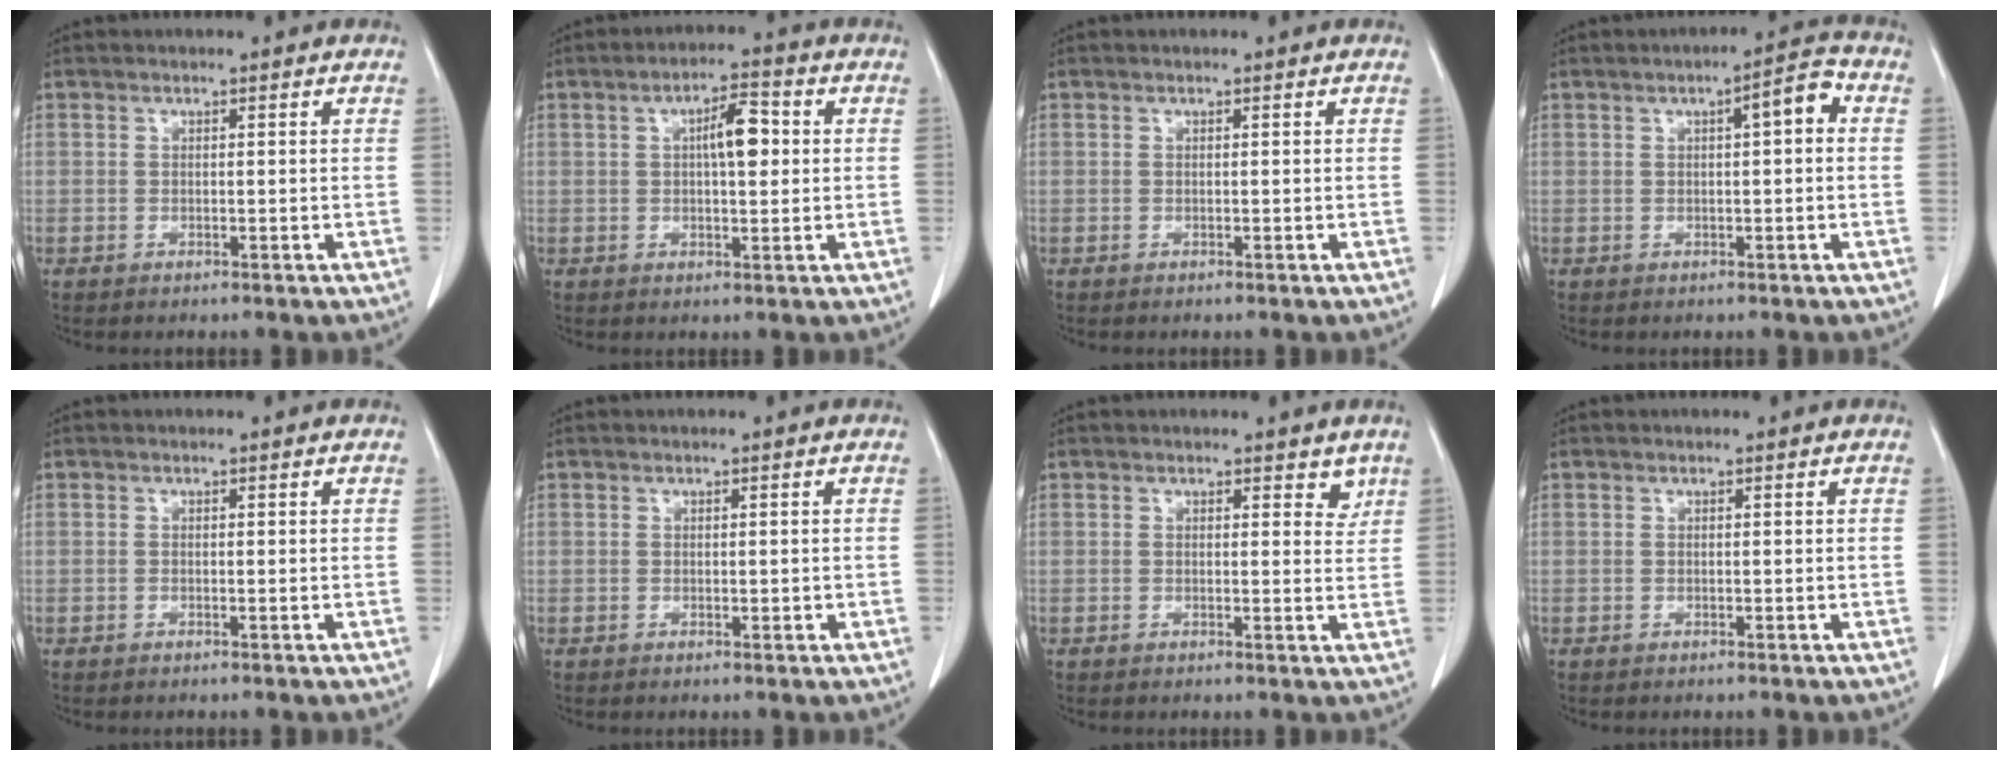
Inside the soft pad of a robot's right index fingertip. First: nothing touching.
{"total": 5.9, "force": [1.0, 1.8, 5.5], "torque": [-0.091, 0.012, 0.015]}
{"total": 0.0}
{"total": 4.6, "force": [1.0, 0.9, 4.4], "torque": [-0.064, 0.017, 0.010]}
{"total": 0.0}
{"total": 0.8, "force": [-0.1, 0.4, 0.7], "torque": [-0.010, -0.002, 0.002]}
{"total": 2.3, "force": [1.6, 1.3, 1.0], "torque": [0.002, -0.008, 0.015]}
{"total": 0.0}